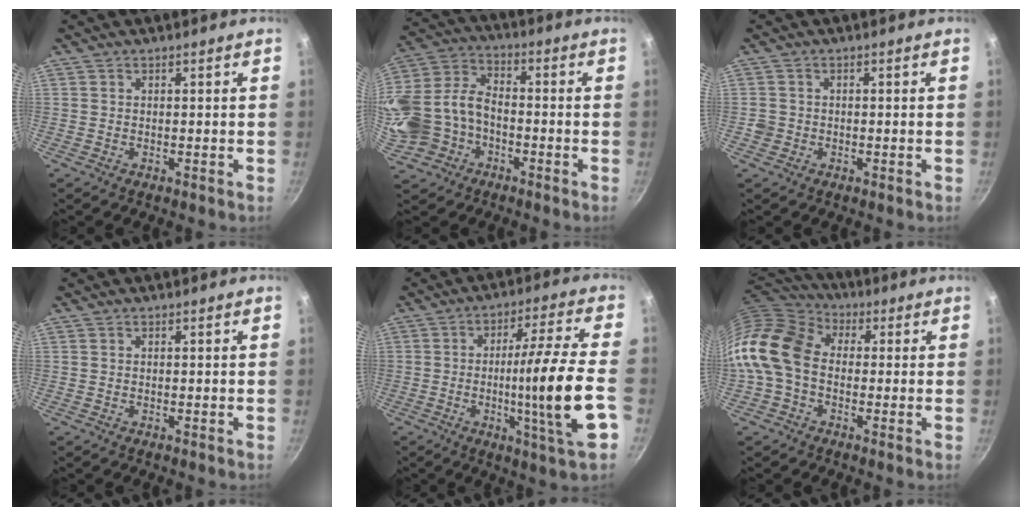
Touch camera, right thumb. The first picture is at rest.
{"total": 20.4, "force": [-6.0, 15.7, 11.4], "torque": [-0.281, 0.064, -0.113]}
{"total": 2.0, "force": [-0.6, 1.8, 0.5], "torque": [-0.003, 0.008, -0.008]}
{"total": 0.0}
{"total": 16.8, "force": [-3.5, 0.7, 16.4], "torque": [-0.242, 0.015, -0.053]}
{"total": 16.7, "force": [-0.6, 12.5, 11.1], "torque": [-0.214, 0.036, -0.032]}